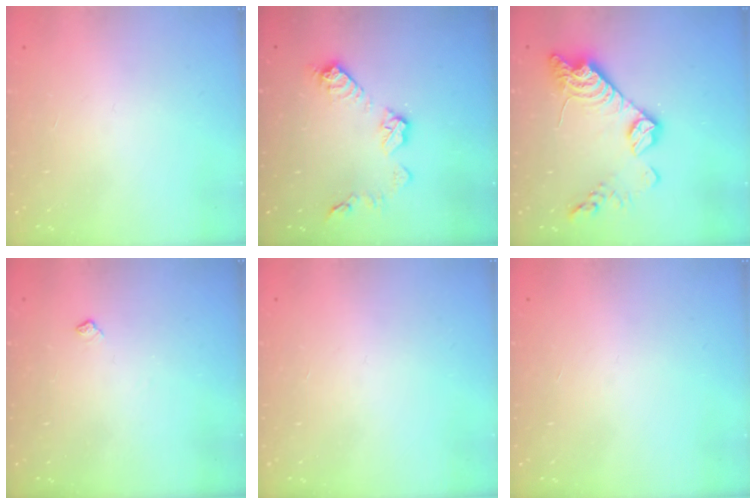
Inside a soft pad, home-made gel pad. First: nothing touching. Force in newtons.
{"total": 10.8, "press": 10.8, "slide": 0.6}
{"total": 15.1, "press": 15.0, "slide": 1.0}
{"total": 4.0, "press": 3.9, "slide": 0.5}
{"total": 0.0}
{"total": 0.0}